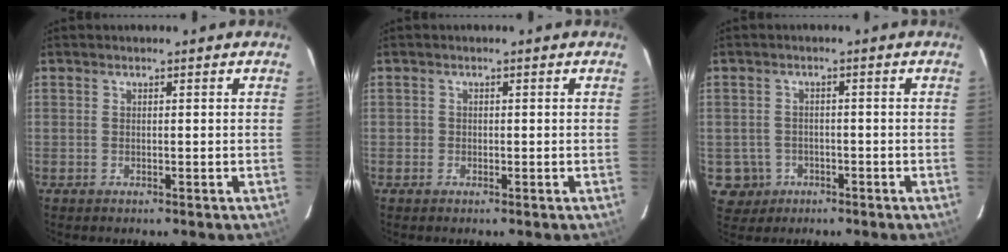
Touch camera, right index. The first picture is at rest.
{"total": 0.9, "force": [-0.2, 0.9, 0.0], "torque": [0.001, 0.000, -0.004]}
{"total": 4.7, "force": [-1.6, 4.3, 0.4], "torque": [-0.020, 0.015, -0.018]}